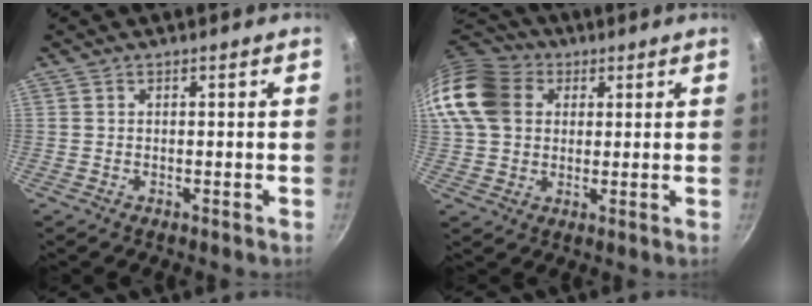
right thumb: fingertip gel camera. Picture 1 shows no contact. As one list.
[{"total": 16.4, "force": [4.7, 13.0, 8.8], "torque": [-0.176, 0.019, 0.077]}]